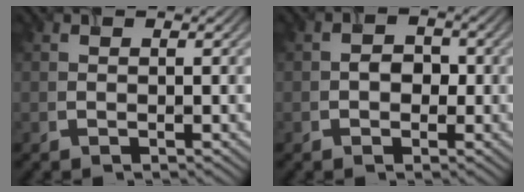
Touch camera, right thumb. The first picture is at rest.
{"total": 2.3, "force": [-1.0, 1.9, 0.9], "torque": [-0.010, -0.002, -0.022]}